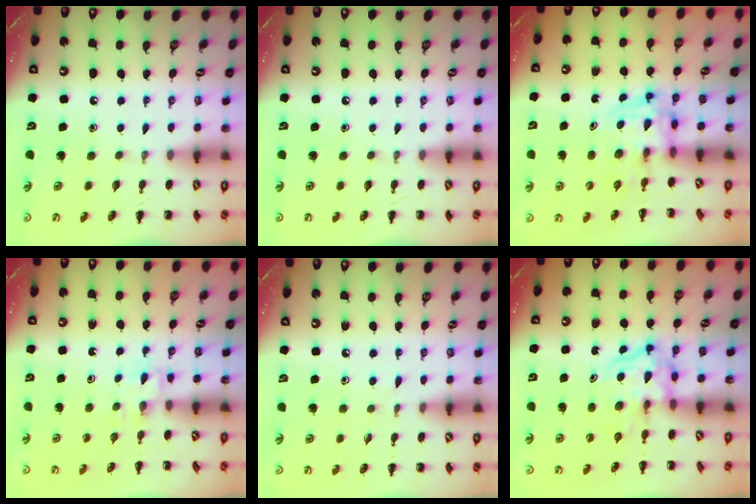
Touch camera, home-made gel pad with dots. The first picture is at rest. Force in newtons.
{"total": 0.0}
{"total": 3.7, "press": 3.7, "slide": 0.6}
{"total": 2.6, "press": 2.4, "slide": 1.0}
{"total": 3.7, "press": 3.4, "slide": 1.6}
{"total": 3.9, "press": 3.9, "slide": 0.4}